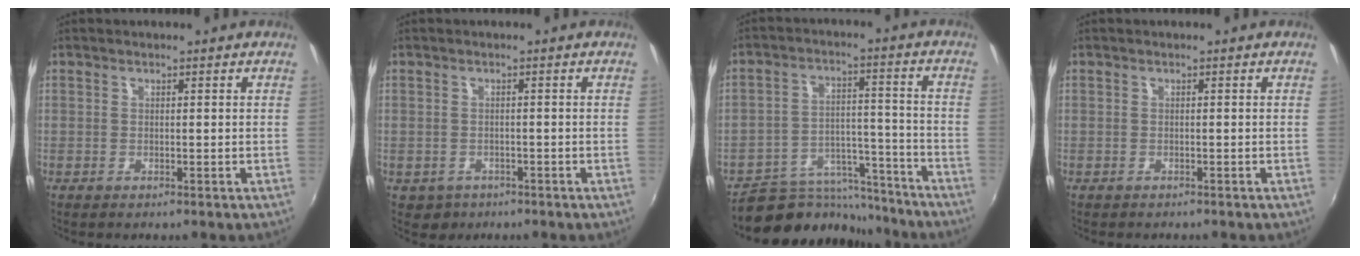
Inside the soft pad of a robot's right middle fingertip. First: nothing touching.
{"total": 2.9, "force": [-1.2, 2.6, 0.8], "torque": [-0.023, -0.002, -0.011]}
{"total": 12.9, "force": [-11.7, 5.3, 1.7], "torque": [-0.029, 0.040, -0.171]}
{"total": 0.6, "force": [-0.5, 0.2, 0.0], "torque": [-0.004, -0.001, -0.008]}